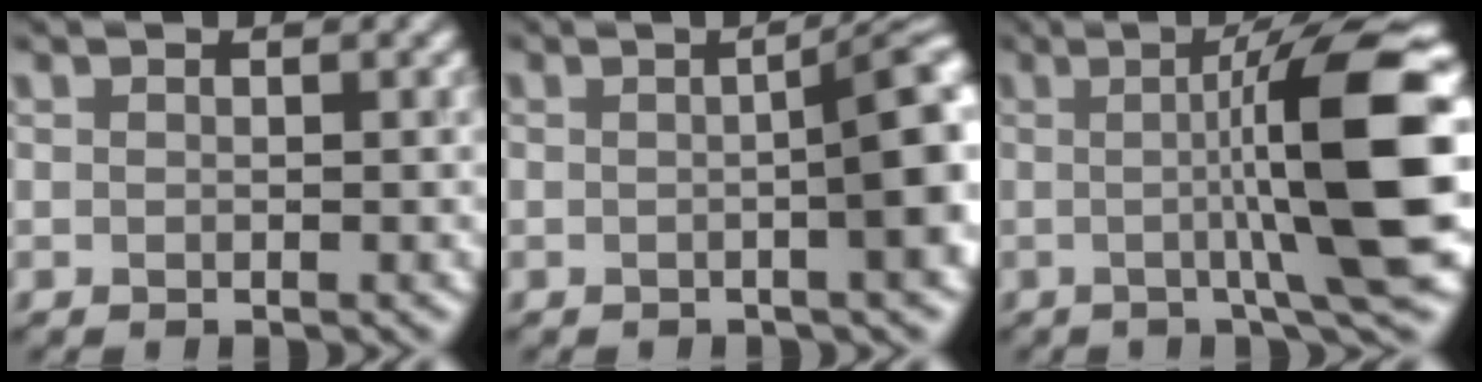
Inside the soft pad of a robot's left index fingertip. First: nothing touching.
{"total": 6.4, "force": [-0.2, 1.5, 6.2], "torque": [-0.060, 0.006, 0.002]}
{"total": 11.3, "force": [0.2, 1.7, 11.2], "torque": [-0.137, 0.002, 0.000]}